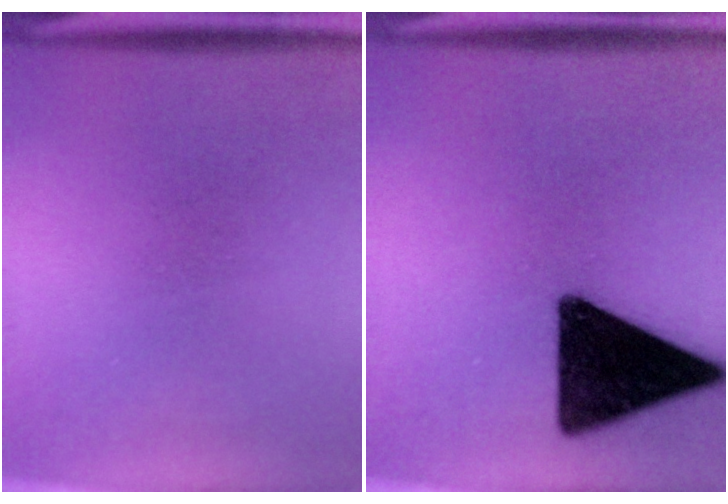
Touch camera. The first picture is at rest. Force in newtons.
{"total": 17.5}